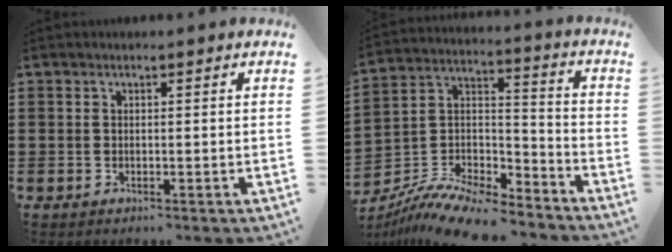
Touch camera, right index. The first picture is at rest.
{"total": 10.4, "force": [-9.6, 1.9, 3.5], "torque": [-0.077, 0.016, -0.195]}